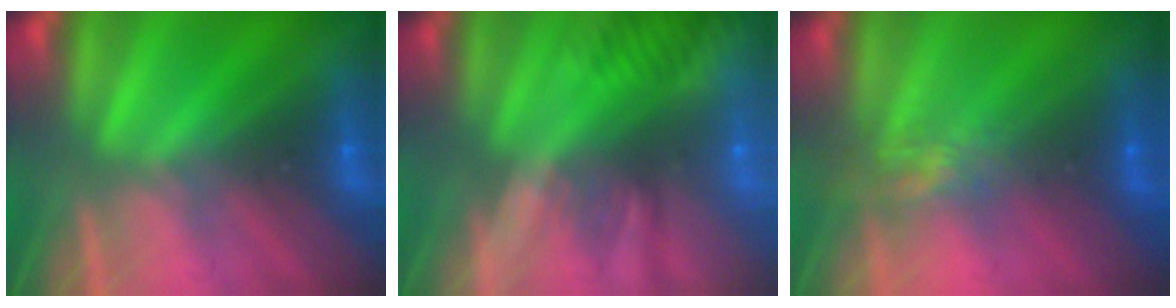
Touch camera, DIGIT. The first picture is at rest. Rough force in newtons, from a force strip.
{"total": 7.6}
{"total": 4.3}